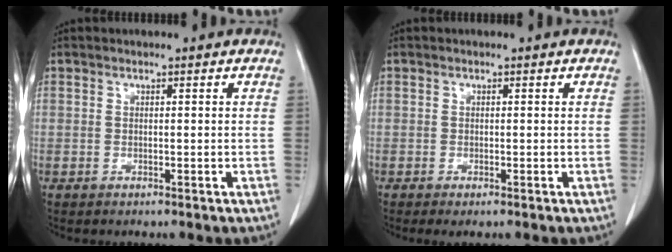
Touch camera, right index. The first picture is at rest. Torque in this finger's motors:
{"motor_torque": [0.14, -0.21, -0.04, 0.01]}